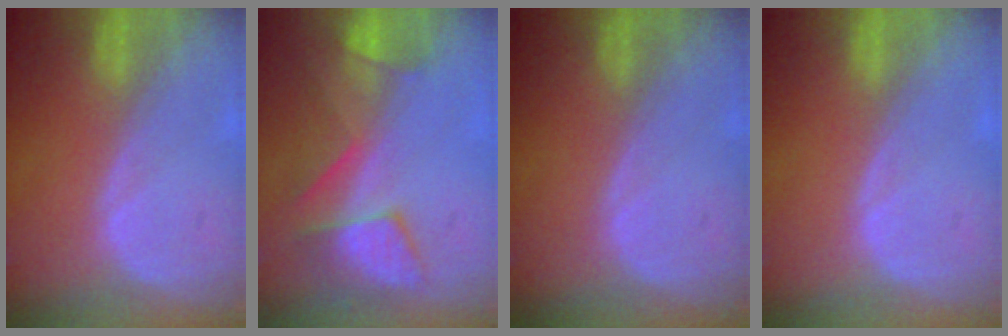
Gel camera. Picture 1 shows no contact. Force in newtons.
{"total": 7.7, "press": 7.6, "slide": 1.4}
{"total": 0.0}
{"total": 0.0}